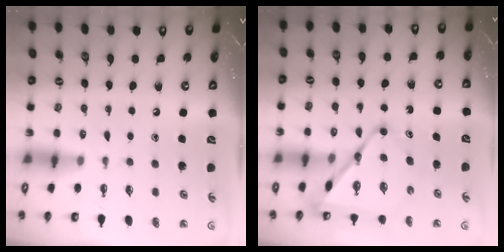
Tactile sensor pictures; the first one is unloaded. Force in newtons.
{"total": 12.2, "press": 12.1, "slide": 1.2}